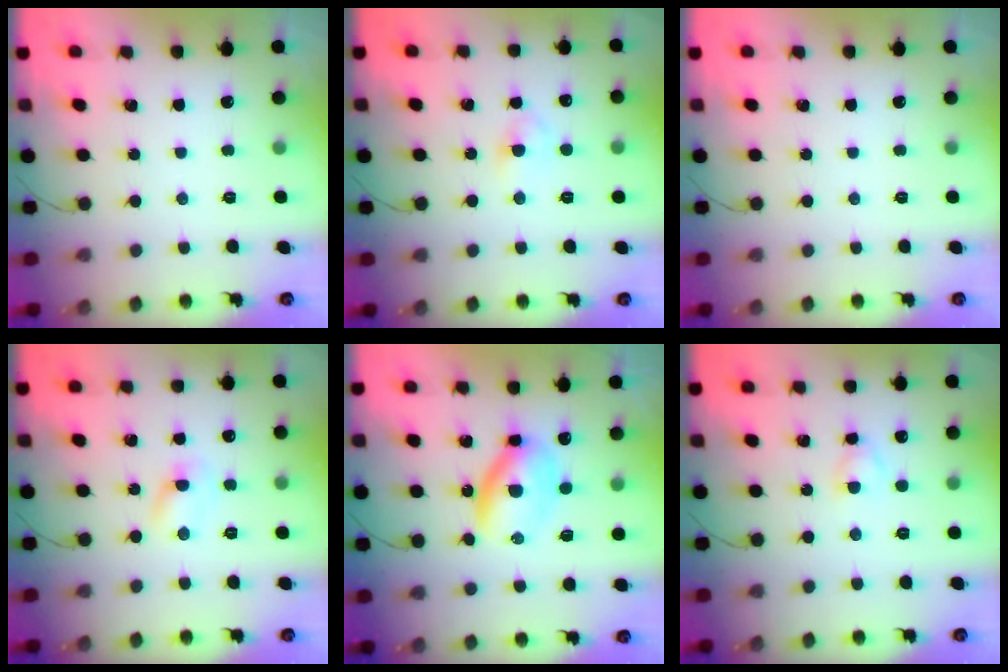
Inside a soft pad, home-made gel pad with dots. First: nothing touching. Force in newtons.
{"total": 3.4, "press": 3.1, "slide": 1.3}
{"total": 0.0}
{"total": 5.4, "press": 5.2, "slide": 1.4}
{"total": 6.5, "press": 6.5, "slide": 0.2}
{"total": 2.8, "press": 2.7, "slide": 0.8}